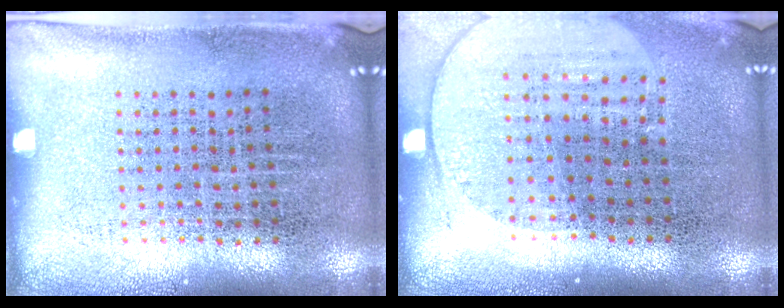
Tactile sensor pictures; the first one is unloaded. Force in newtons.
{"total": 1.6, "press": 1.4, "slide": 0.7}